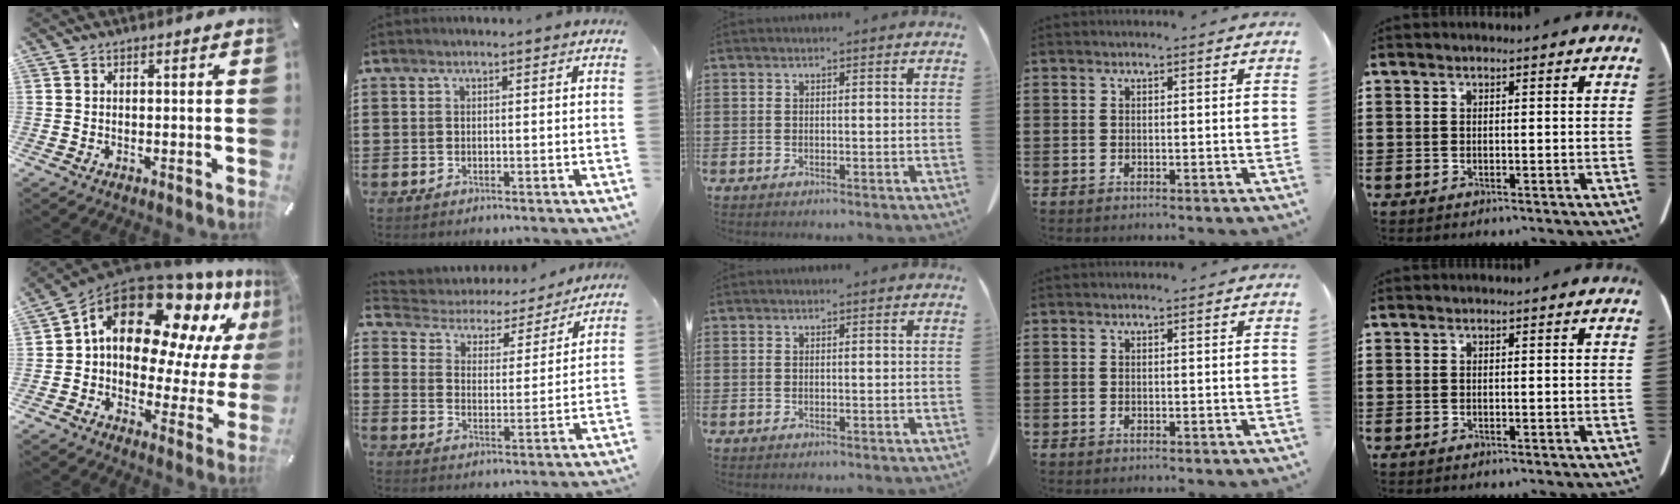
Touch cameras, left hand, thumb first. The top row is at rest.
{"thumb": {"total": 20.3, "force": [10.9, 11.7, 12.5], "torque": [-0.196, -0.081, 0.184]}, "index": {"total": 3.7, "force": [3.5, 1.0, 0.3], "torque": [-0.032, -0.029, 0.050]}}